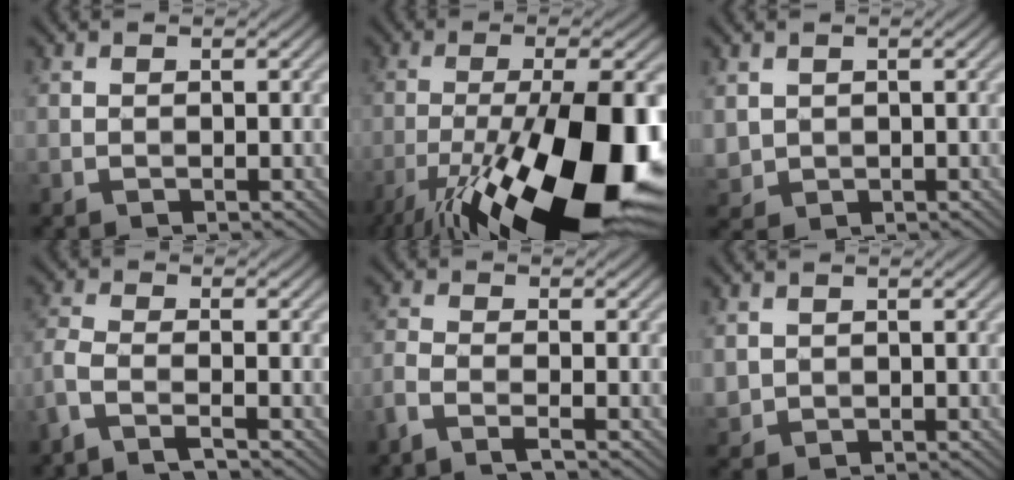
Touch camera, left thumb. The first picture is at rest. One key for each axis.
{"total": 21.5, "fx": -9.7, "fy": 6.2, "fz": 18.2, "tx": -0.292, "ty": -0.013, "tz": -0.159}
{"total": 2.1, "fx": 0.8, "fy": 1.8, "fz": 0.7, "tx": -0.032, "ty": -0.005, "tz": 0.019}
{"total": 3.9, "fx": -2.8, "fy": 0.6, "fz": 2.7, "tx": -0.061, "ty": -0.002, "tz": -0.071}
{"total": 3.4, "fx": -2.4, "fy": 0.5, "fz": 2.3, "tx": -0.050, "ty": -0.004, "tz": -0.065}
{"total": 1.6, "fx": 0.7, "fy": 1.4, "fz": 0.5, "tx": -0.020, "ty": -0.005, "tz": 0.017}